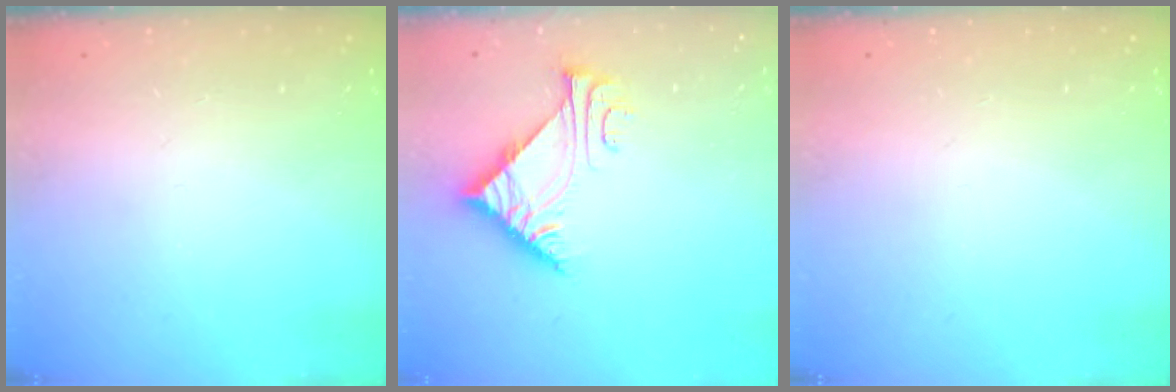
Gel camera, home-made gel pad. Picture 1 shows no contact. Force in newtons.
{"total": 7.4, "press": 7.4, "slide": 0.3}
{"total": 0.0}